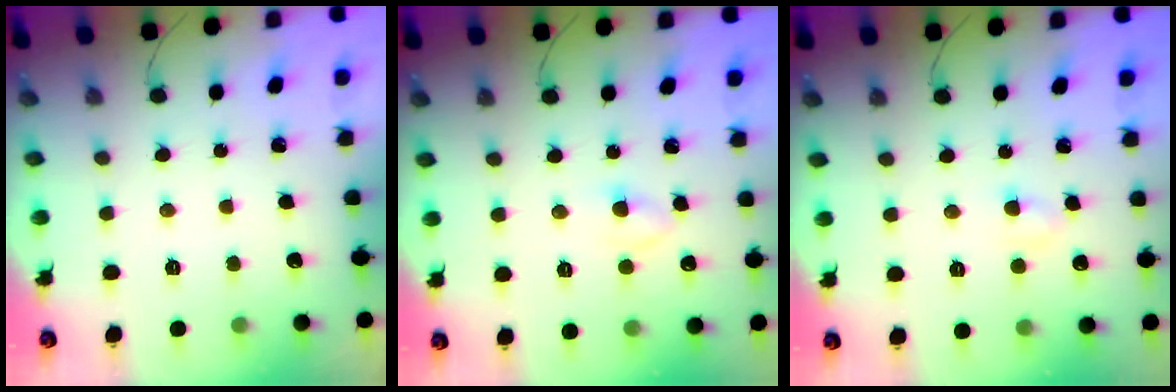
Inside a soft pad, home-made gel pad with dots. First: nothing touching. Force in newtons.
{"total": 2.4, "press": 2.1, "slide": 1.0}
{"total": 2.5, "press": 2.4, "slide": 0.9}